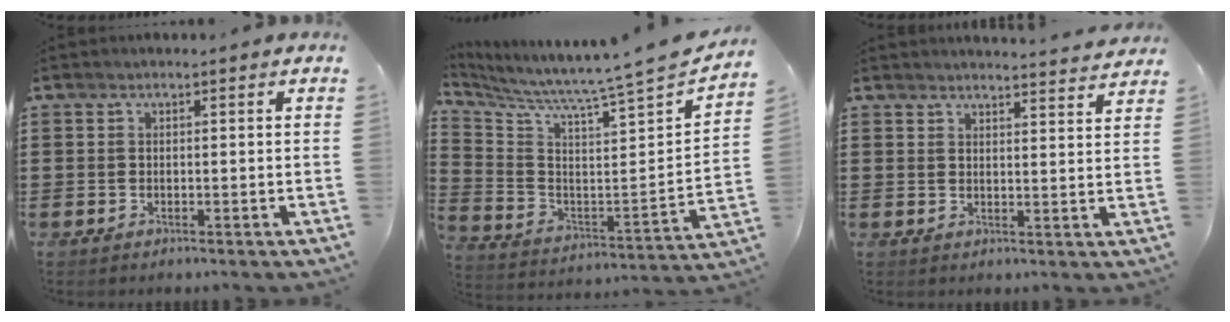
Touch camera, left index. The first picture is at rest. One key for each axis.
{"total": 5.2, "fx": 4.8, "fy": -1.7, "fz": 0.9, "tx": -0.049, "ty": -0.074, "tz": 0.065}
{"total": 2.9, "fx": 2.9, "fy": -0.4, "fz": 0.1, "tx": -0.003, "ty": -0.020, "tz": 0.052}